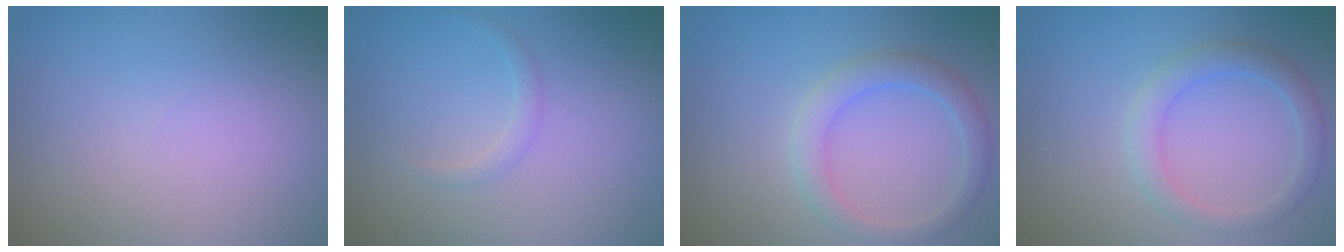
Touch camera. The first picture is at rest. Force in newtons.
{"total": 0.9, "press": 0.9, "slide": 0.0}
{"total": 2.7, "press": 2.7, "slide": 0.0}
{"total": 2.4, "press": 2.4, "slide": 0.1}